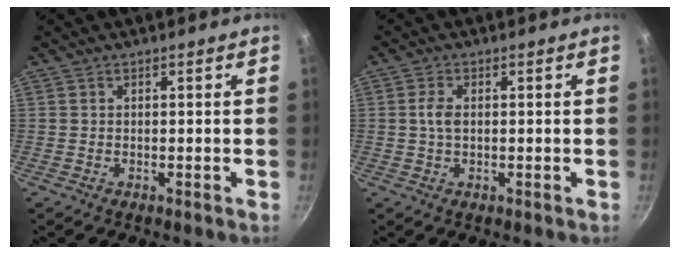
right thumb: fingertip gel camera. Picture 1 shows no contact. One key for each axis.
{"total": 2.8, "fx": 0.2, "fy": 1.7, "fz": 2.2, "tx": -0.046, "ty": 0.005, "tz": 0.002}